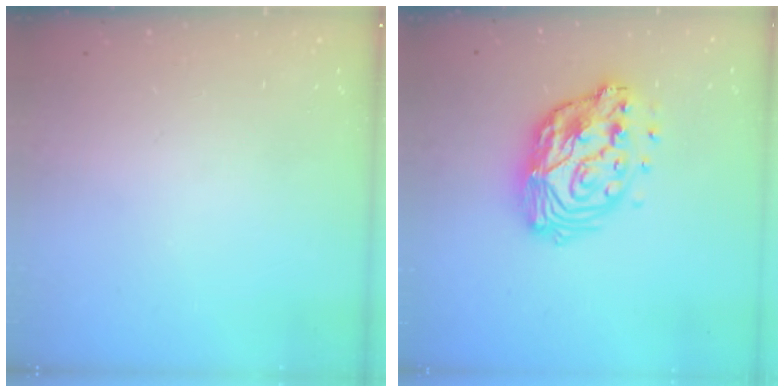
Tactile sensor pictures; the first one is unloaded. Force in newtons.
{"total": 15.5, "press": 15.5, "slide": 1.3}